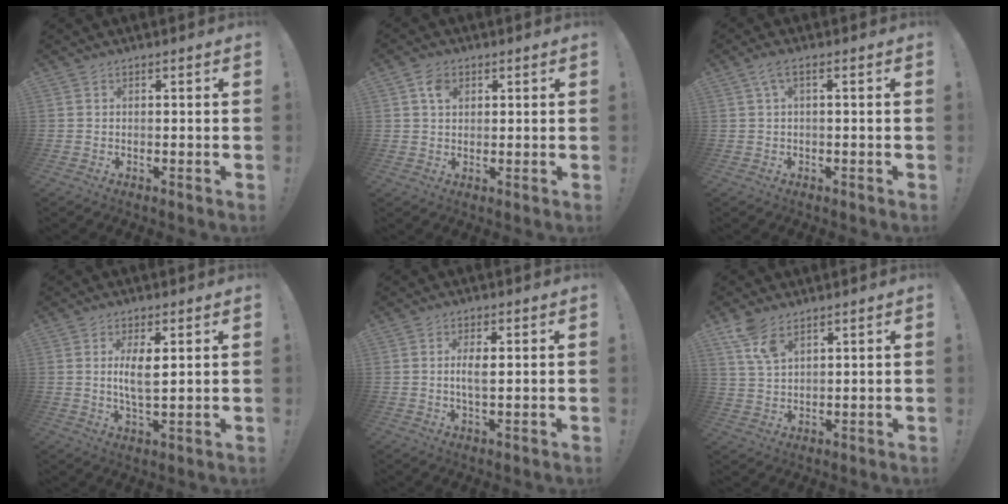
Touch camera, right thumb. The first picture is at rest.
{"total": 4.3, "force": [1.7, 3.2, 2.3], "torque": [-0.033, -0.002, 0.030]}
{"total": 3.1, "force": [0.4, 0.5, 3.0], "torque": [-0.060, 0.000, 0.007]}
{"total": 6.4, "force": [1.4, 2.3, 5.9], "torque": [-0.112, -0.010, 0.016]}
{"total": 4.0, "force": [0.2, 1.3, 3.7], "torque": [-0.068, -0.004, -0.003]}
{"total": 7.5, "force": [5.0, 3.1, 4.6], "torque": [-0.091, -0.020, 0.097]}